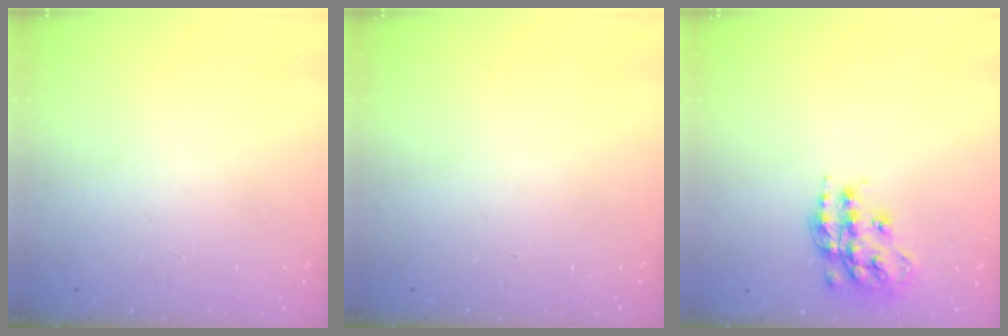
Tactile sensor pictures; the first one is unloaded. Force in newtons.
{"total": 0.0}
{"total": 16.1, "press": 16.1, "slide": 1.0}